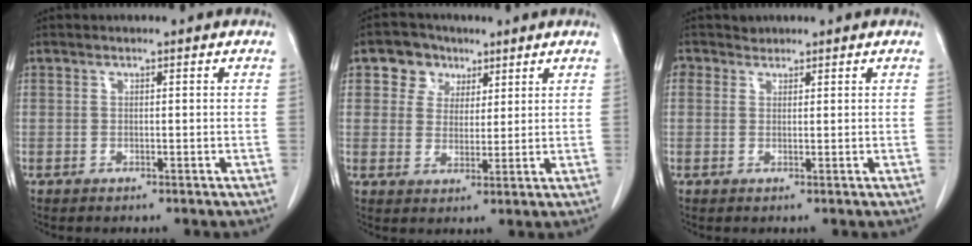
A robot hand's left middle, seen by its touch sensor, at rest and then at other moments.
{"total": 5.5, "force": [2.9, 4.6, 1.2], "torque": [-0.025, 0.017, 0.052]}
{"total": 1.6, "force": [1.1, 1.1, -0.2], "torque": [0.005, 0.011, 0.016]}